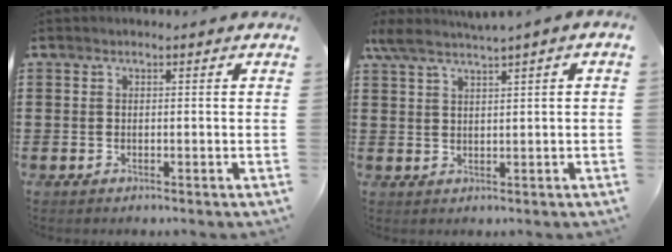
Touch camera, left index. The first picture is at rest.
{"total": 2.6, "force": [1.7, 0.0, 1.9], "torque": [-0.041, -0.001, 0.031]}